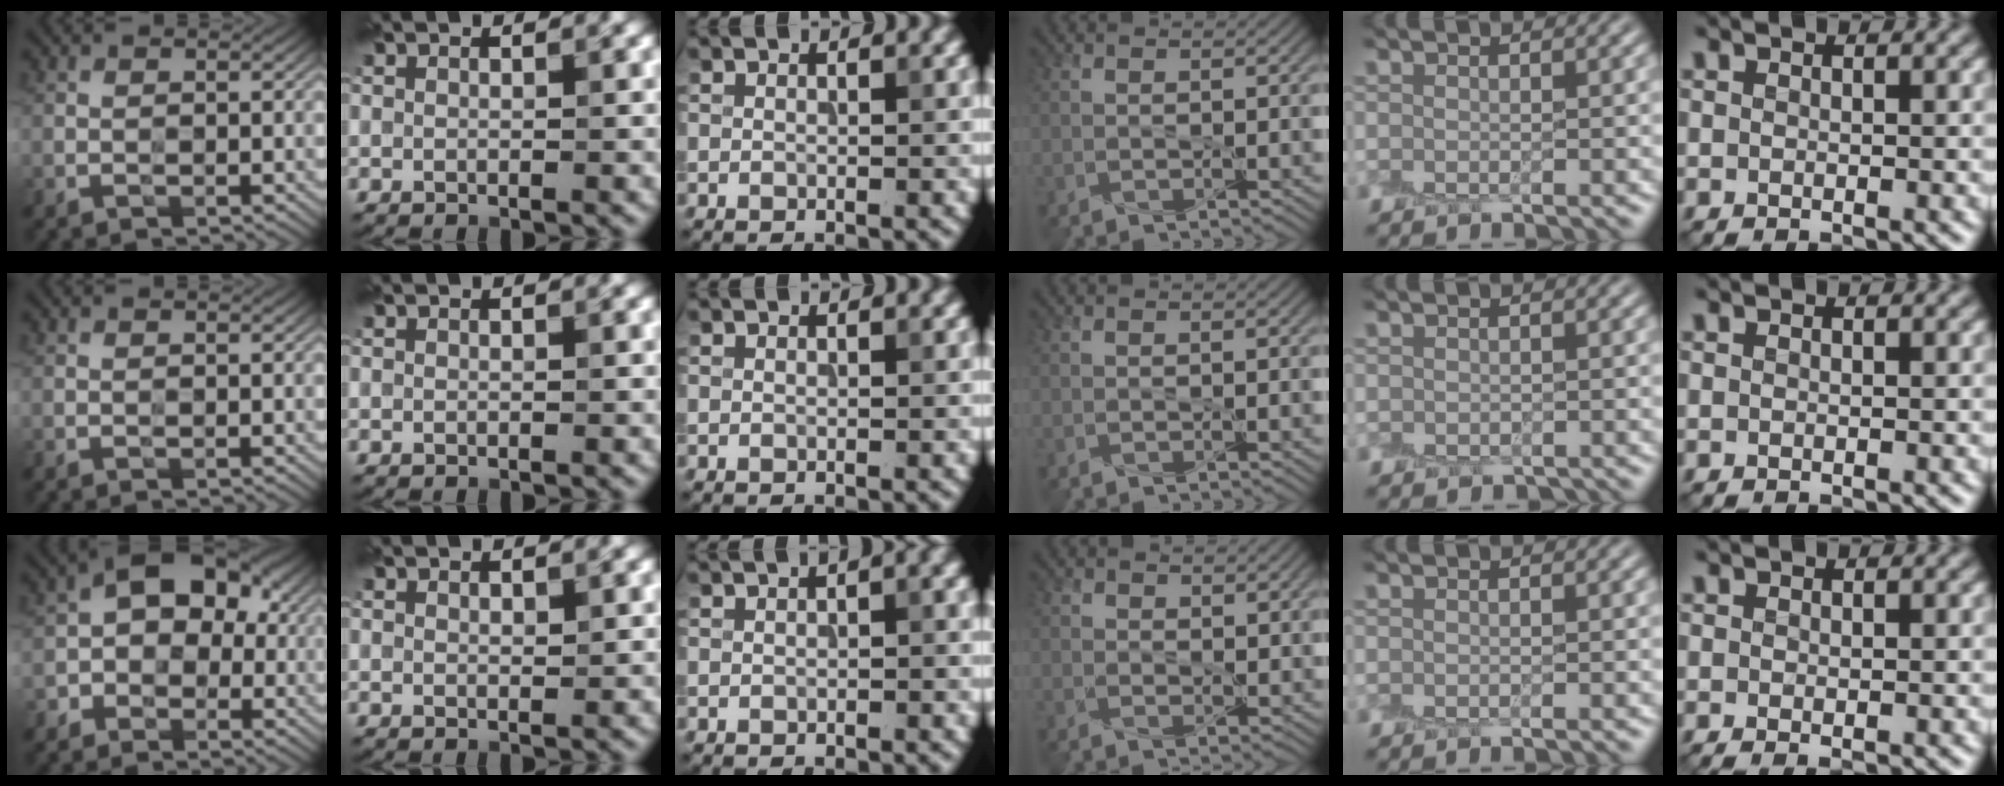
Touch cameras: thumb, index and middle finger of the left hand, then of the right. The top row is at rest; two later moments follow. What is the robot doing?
{"motion": "peel", "object": "cling film"}